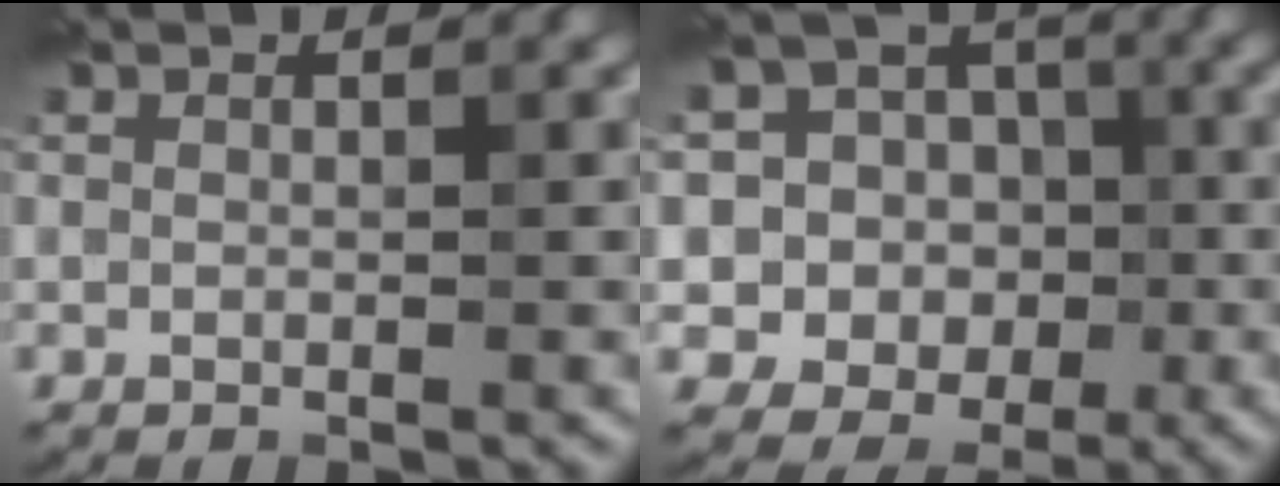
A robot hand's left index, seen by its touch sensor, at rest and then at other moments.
{"total": 8.0, "force": [0.0, 7.6, 2.6], "torque": [-0.052, 0.025, -0.033]}